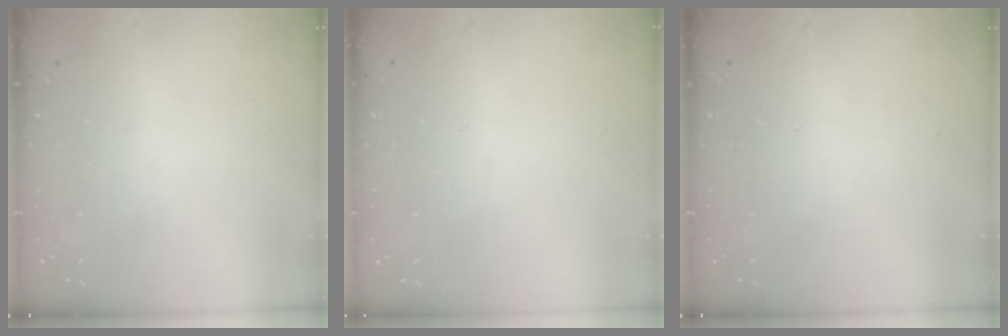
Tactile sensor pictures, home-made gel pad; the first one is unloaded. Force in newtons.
{"total": 0.0}
{"total": 0.0}